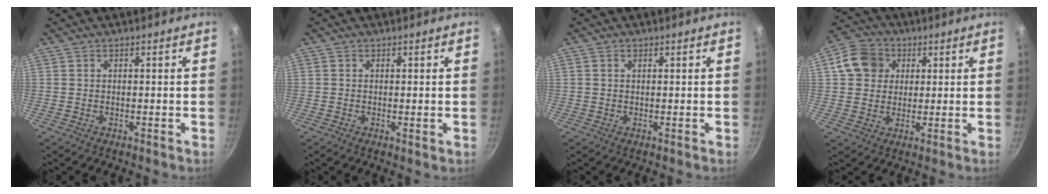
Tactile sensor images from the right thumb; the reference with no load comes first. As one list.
[{"total": 0.7, "force": [0.0, 0.1, 0.7], "torque": [-0.012, -0.003, -0.001]}, {"total": 0.8, "force": [0.4, 0.5, 0.6], "torque": [-0.011, 0.003, 0.006]}, {"total": 9.1, "force": [2.6, 7.8, 3.9], "torque": [-0.040, 0.009, 0.034]}]